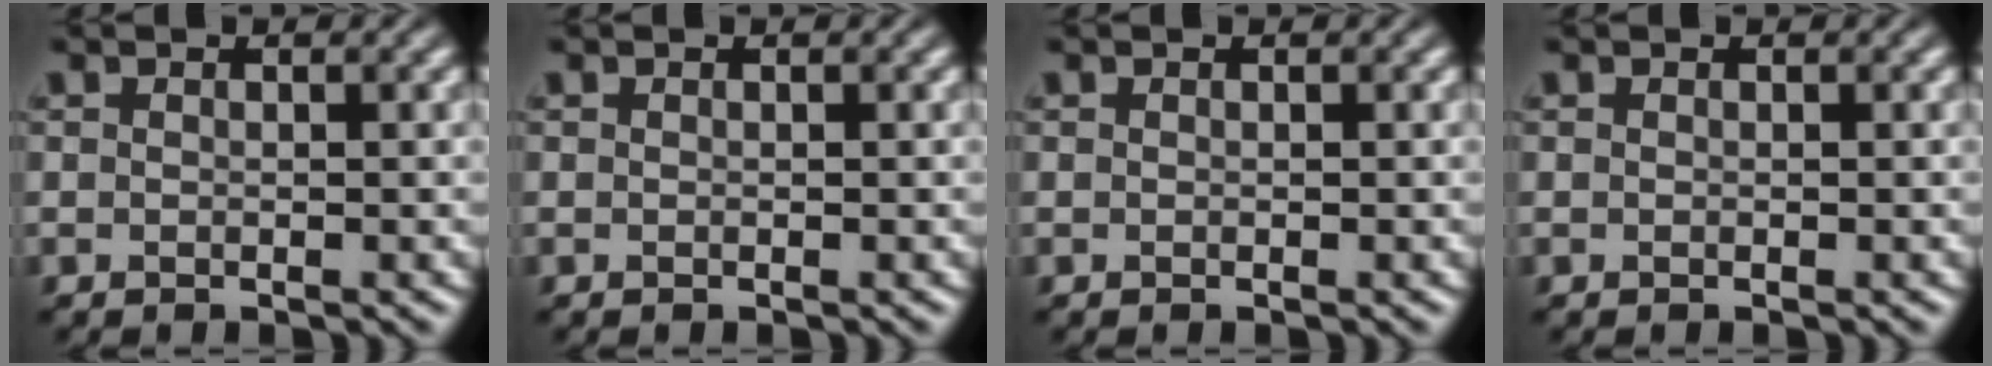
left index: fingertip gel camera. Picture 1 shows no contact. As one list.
[{"total": 0.0}, {"total": 0.0}, {"total": 0.0}]